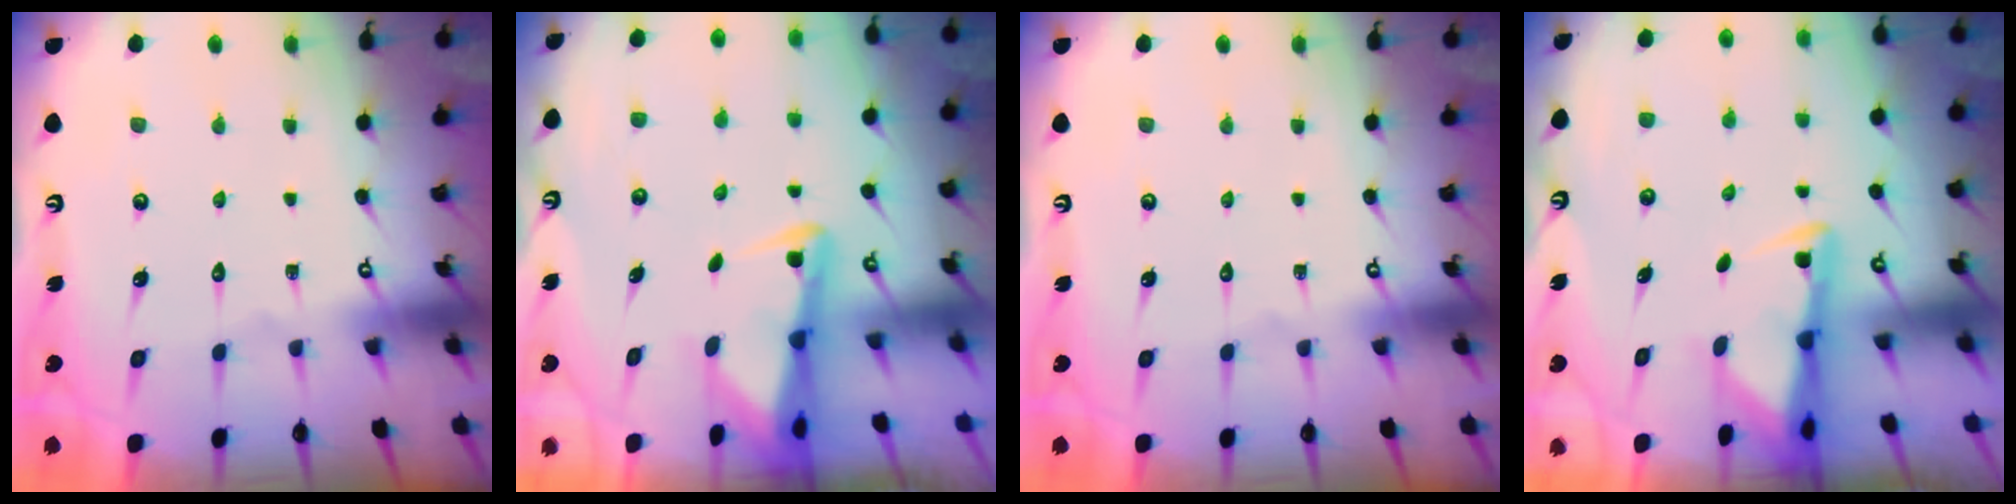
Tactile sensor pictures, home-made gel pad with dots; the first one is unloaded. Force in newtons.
{"total": 2.7, "press": 2.6, "slide": 0.6}
{"total": 0.0}
{"total": 2.9, "press": 2.8, "slide": 0.7}